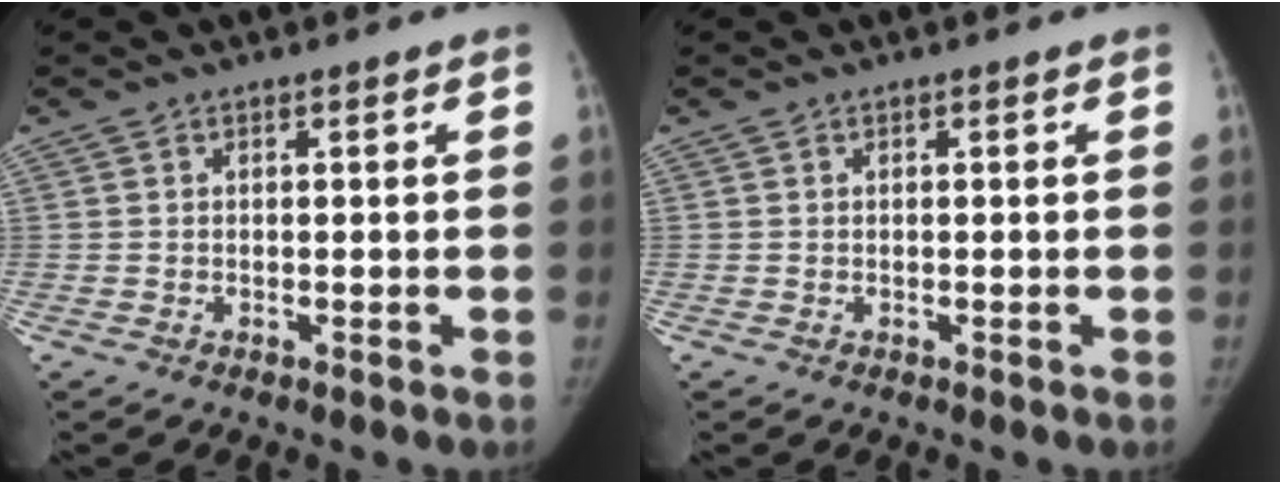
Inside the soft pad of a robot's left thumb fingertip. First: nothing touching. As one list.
[{"total": 0.0}]